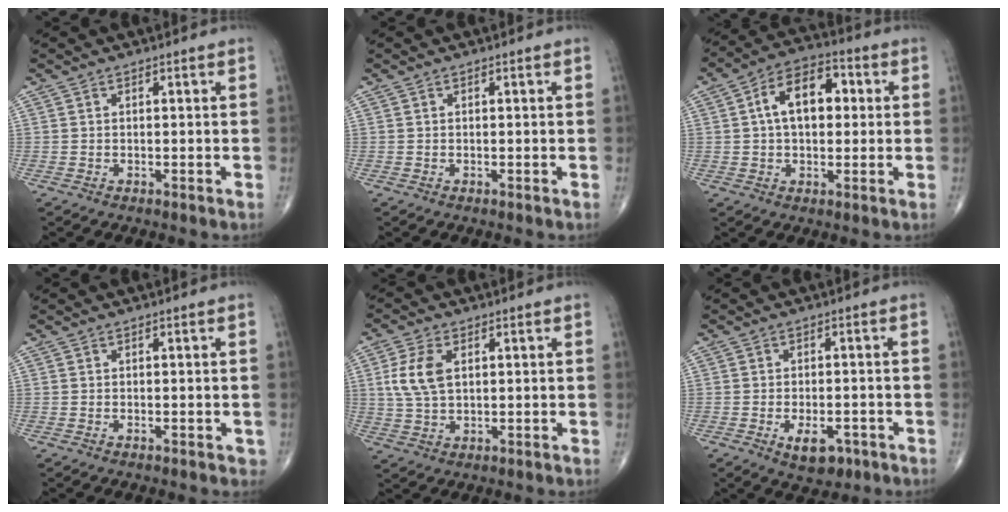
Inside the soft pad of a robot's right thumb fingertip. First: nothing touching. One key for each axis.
{"total": 0.0}
{"total": 11.8, "fx": 1.8, "fy": 7.2, "fz": 9.1, "tx": -0.132, "ty": 0.023, "tz": 0.021}
{"total": 1.0, "fx": -0.3, "fy": 0.6, "fz": 0.7, "tx": -0.006, "ty": 0.002, "tz": -0.003}
{"total": 7.2, "fx": 1.7, "fy": 4.1, "fz": 5.7, "tx": -0.123, "ty": -0.001, "tz": 0.036}
{"total": 5.8, "fx": -2.5, "fy": 3.2, "fz": 4.1, "tx": -0.055, "ty": 0.008, "tz": -0.030}